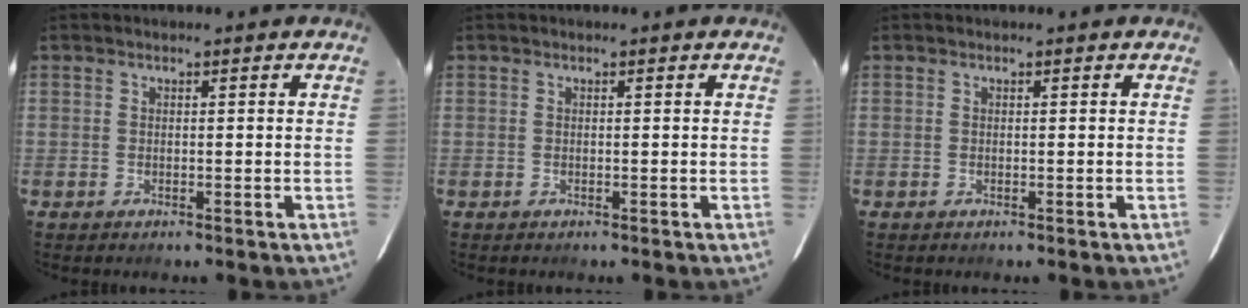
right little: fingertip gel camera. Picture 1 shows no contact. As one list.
[{"total": 0.0}, {"total": 0.0}]